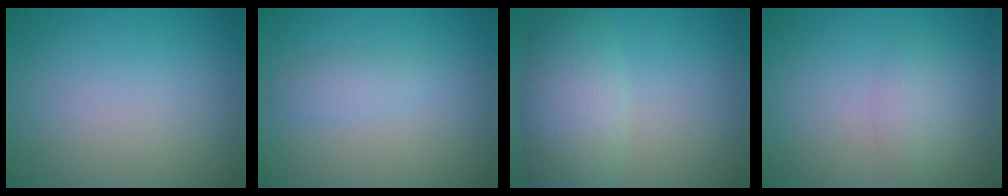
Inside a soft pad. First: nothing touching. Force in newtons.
{"total": 1.7, "press": 1.7, "slide": 0.1}
{"total": 5.3, "press": 5.3, "slide": 0.1}
{"total": 1.8, "press": 1.8, "slide": 0.0}